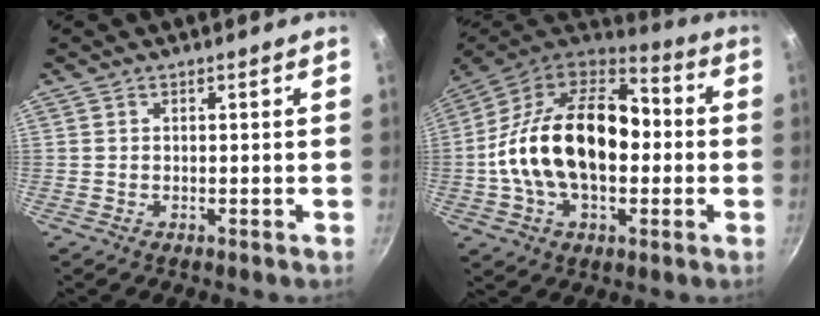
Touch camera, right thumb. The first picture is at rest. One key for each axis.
{"total": 24.6, "fx": -0.9, "fy": 15.5, "fz": 19.1, "tx": -0.308, "ty": 0.043, "tz": -0.027}